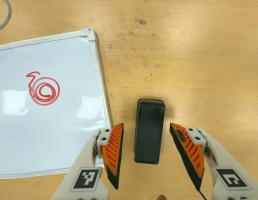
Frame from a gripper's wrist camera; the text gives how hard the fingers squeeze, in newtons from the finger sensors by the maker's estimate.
{"total": 0.0}